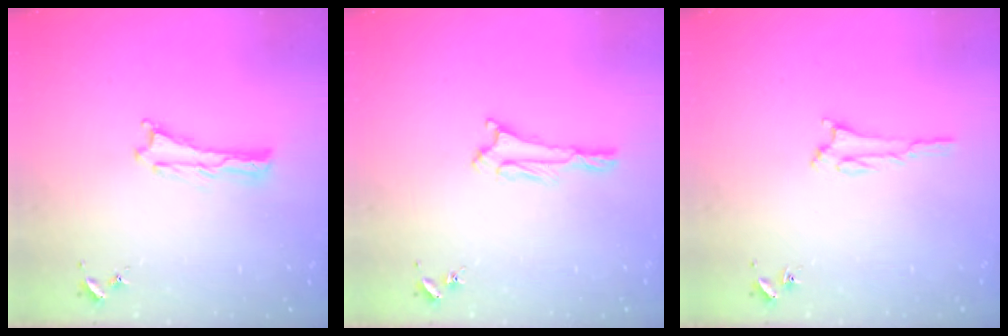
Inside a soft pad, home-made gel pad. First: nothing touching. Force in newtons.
{"total": 1.7, "press": 1.7, "slide": 0.2}
{"total": 1.5, "press": 1.5, "slide": 0.2}